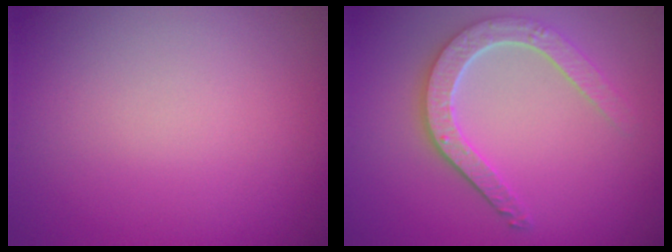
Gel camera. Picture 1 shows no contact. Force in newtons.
{"total": 4.3, "press": 3.6, "slide": 2.4}